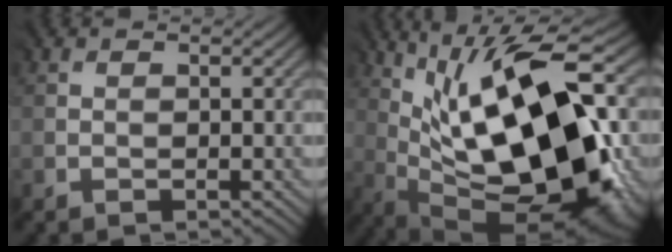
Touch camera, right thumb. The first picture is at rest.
{"total": 18.5, "force": [1.1, 7.9, 16.8], "torque": [-0.263, 0.025, 0.012]}